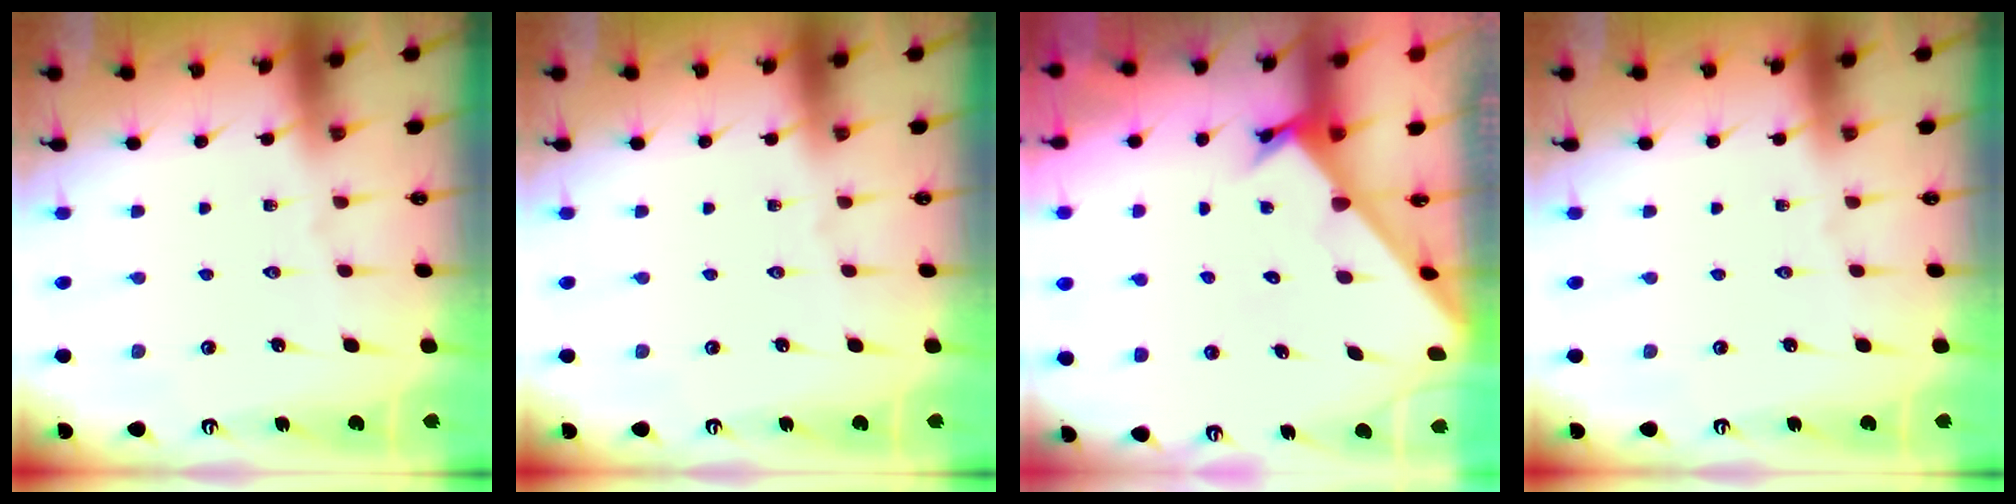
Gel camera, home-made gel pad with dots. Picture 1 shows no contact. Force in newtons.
{"total": 0.0}
{"total": 2.2, "press": 2.2, "slide": 0.2}
{"total": 0.0}